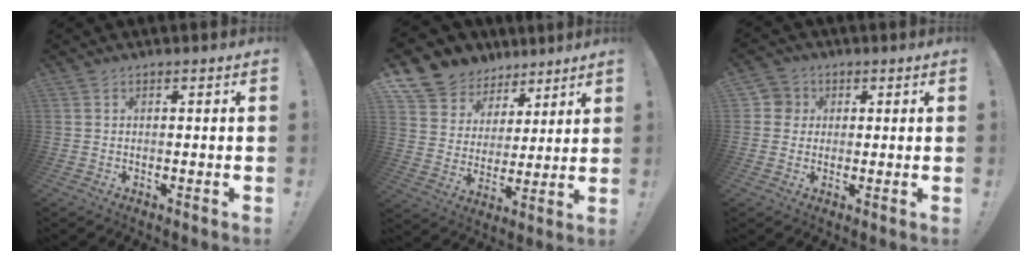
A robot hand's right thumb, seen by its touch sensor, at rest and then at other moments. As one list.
[{"total": 10.4, "force": [6.9, 7.6, 2.0], "torque": [-0.043, -0.056, 0.139]}, {"total": 4.2, "force": [0.7, 4.1, 0.8], "torque": [-0.011, 0.005, 0.012]}]